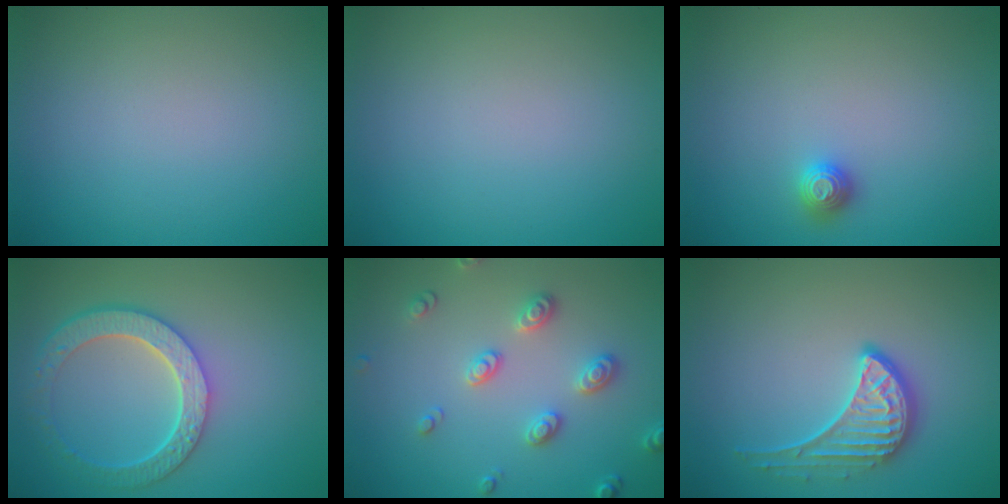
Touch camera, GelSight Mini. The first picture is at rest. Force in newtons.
{"total": 0.0}
{"total": 1.3, "press": 1.2, "slide": 0.3}
{"total": 5.9, "press": 4.5, "slide": 3.7}
{"total": 2.8, "press": 2.7, "slide": 0.8}
{"total": 3.5, "press": 3.0, "slide": 1.8}